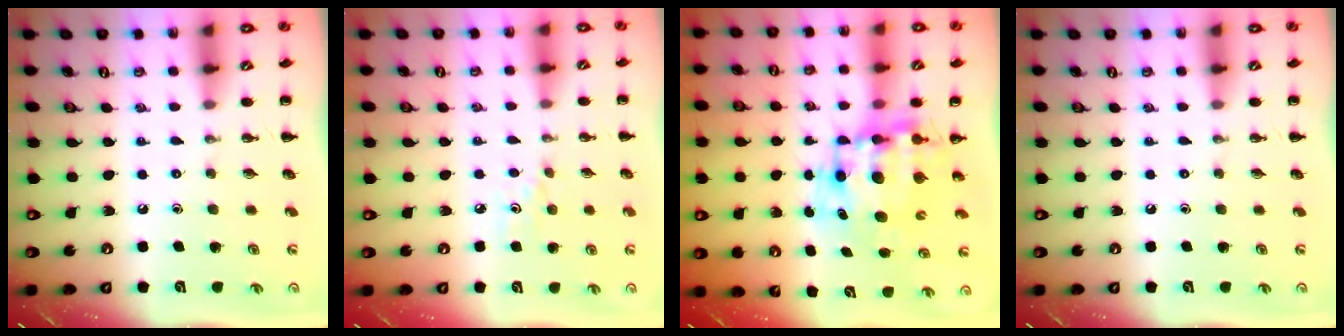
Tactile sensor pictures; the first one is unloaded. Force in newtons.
{"total": 4.1, "press": 3.8, "slide": 1.5}
{"total": 9.8, "press": 9.5, "slide": 2.4}
{"total": 0.0}